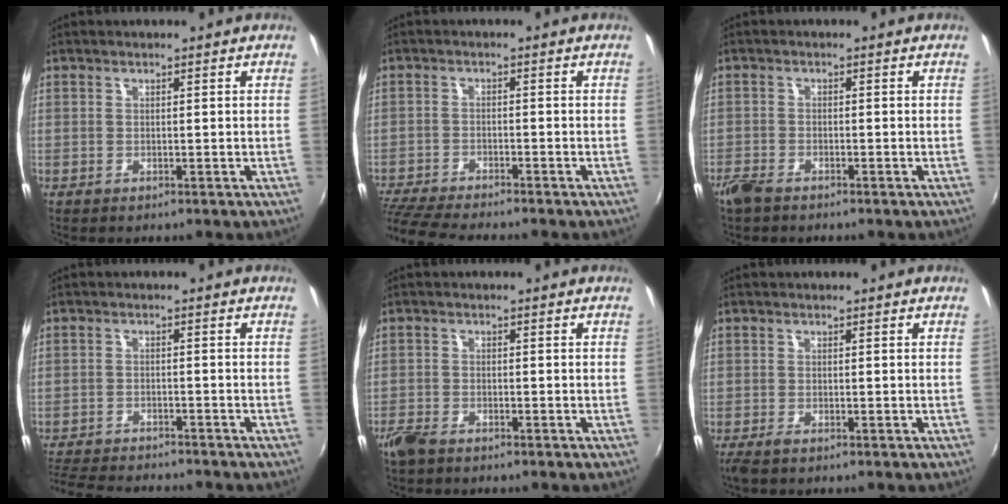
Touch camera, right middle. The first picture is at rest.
{"total": 9.5, "force": [-8.7, 0.4, 3.8], "torque": [-0.106, -0.026, -0.156]}
{"total": 3.4, "force": [-2.8, 1.2, 1.5], "torque": [-0.043, -0.008, -0.058]}
{"total": 10.8, "force": [-10.0, 1.7, 3.8], "torque": [-0.103, -0.014, -0.163]}
{"total": 3.7, "force": [-3.0, 1.4, 1.7], "torque": [-0.048, -0.009, -0.063]}
{"total": 1.9, "force": [-1.4, 0.2, 1.2], "torque": [-0.025, -0.009, -0.026]}